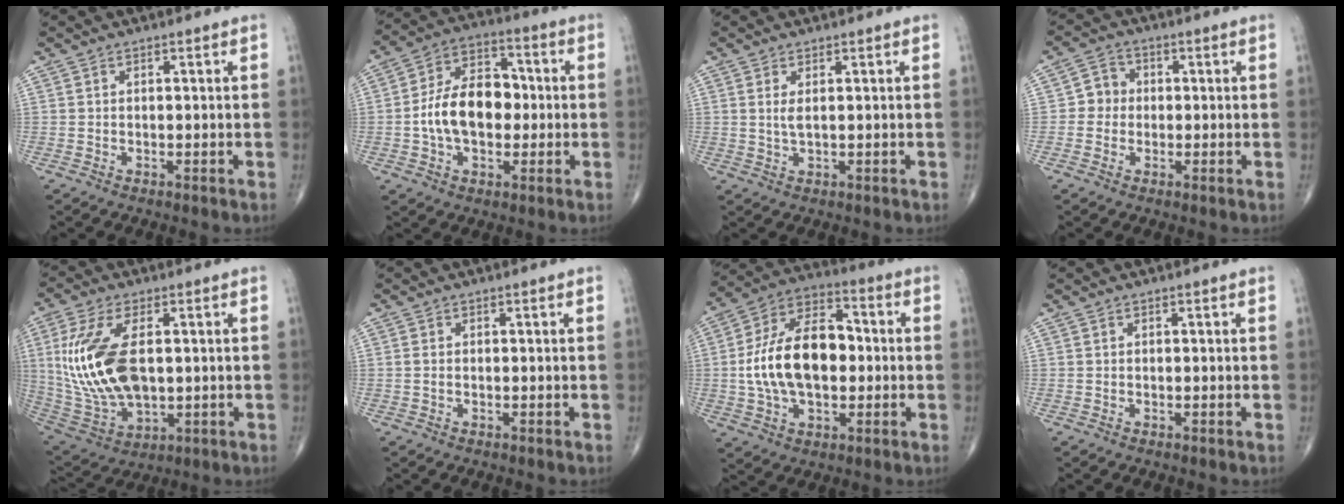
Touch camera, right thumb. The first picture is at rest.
{"total": 13.7, "force": [-1.0, 8.9, 10.3], "torque": [-0.161, 0.033, -0.023]}
{"total": 2.1, "force": [0.6, 0.6, 1.9], "torque": [-0.043, -0.004, 0.018]}
{"total": 4.1, "force": [-0.3, 3.9, 1.5], "torque": [-0.001, 0.010, -0.015]}
{"total": 18.1, "force": [1.9, 9.6, 15.3], "torque": [-0.326, -0.014, 0.050]}
{"total": 0.8, "force": [0.0, 0.4, 0.6], "torque": [-0.017, 0.001, 0.001]}
{"total": 18.5, "force": [-0.3, 11.0, 14.9], "torque": [-0.255, 0.031, -0.008]}
{"total": 0.0}